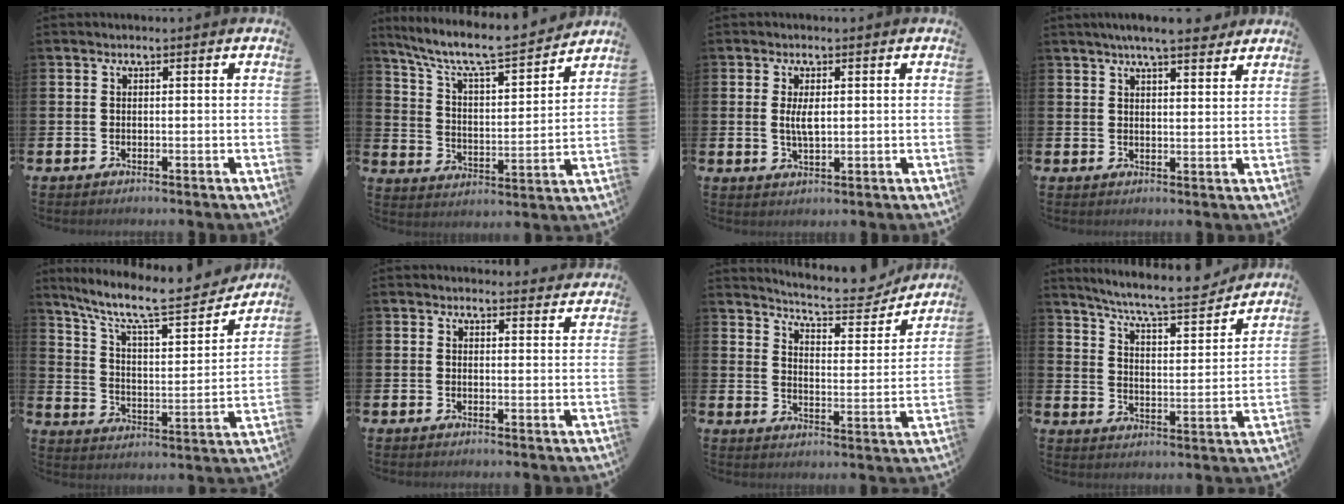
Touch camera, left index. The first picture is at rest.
{"total": 8.8, "force": [7.8, 1.6, 3.9], "torque": [-0.099, -0.059, 0.127]}
{"total": 3.0, "force": [0.6, 1.2, 2.8], "torque": [-0.046, 0.000, 0.005]}
{"total": 5.4, "force": [4.9, 0.5, 2.2], "torque": [-0.044, -0.017, 0.086]}
{"total": 10.3, "force": [8.8, 1.9, 5.1], "torque": [-0.115, -0.066, 0.142]}
{"total": 2.3, "force": [2.2, 0.5, -0.1], "torque": [0.008, -0.016, 0.038]}
{"total": 6.9, "force": [6.6, 1.0, 1.8], "torque": [-0.044, -0.057, 0.107]}
{"total": 7.7, "force": [7.1, 0.6, 2.9], "torque": [-0.078, -0.053, 0.118]}